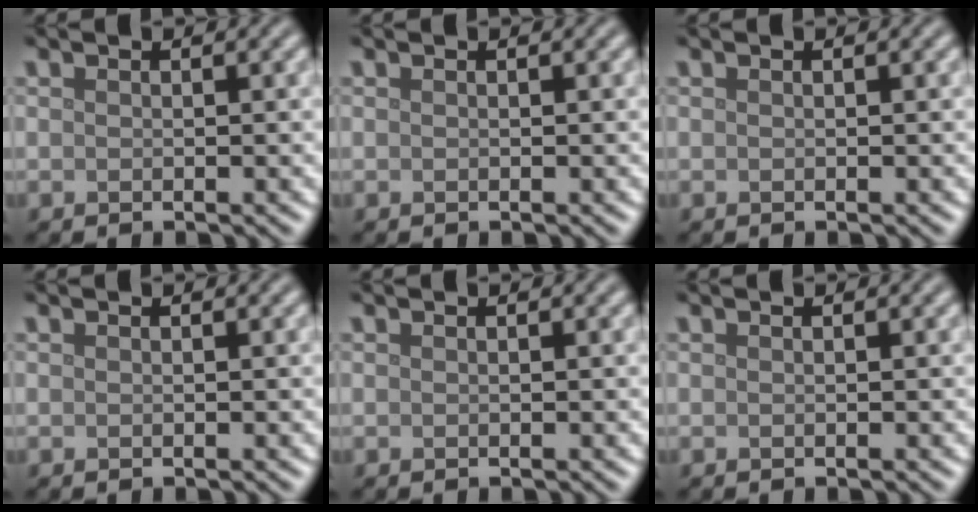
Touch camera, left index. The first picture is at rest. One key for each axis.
{"total": 0.0}
{"total": 0.0}
{"total": 0.0}
{"total": 0.0}
{"total": 0.0}